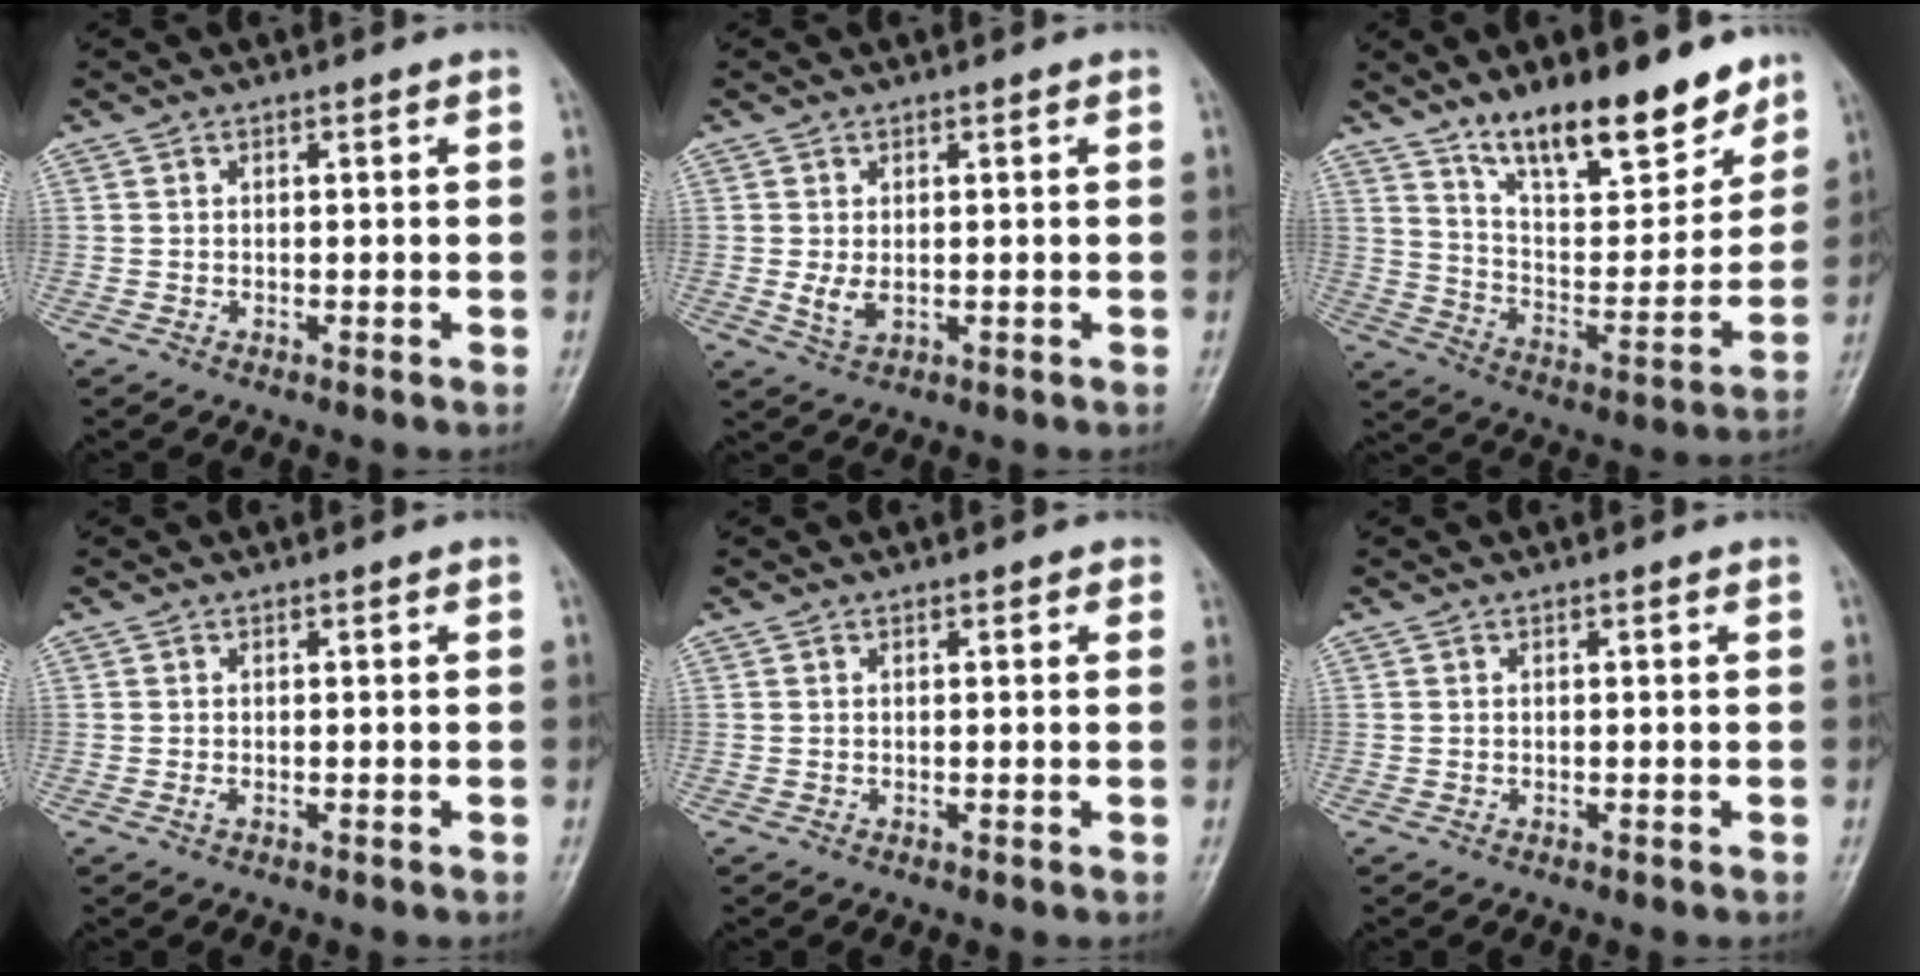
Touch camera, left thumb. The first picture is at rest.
{"total": 2.9, "force": [-0.1, 1.7, 2.3], "torque": [-0.044, -0.006, 0.006]}
{"total": 19.2, "force": [13.8, 6.9, 11.4], "torque": [-0.130, -0.087, 0.233]}
{"total": 0.6, "force": [-0.2, 0.2, 0.6], "torque": [-0.009, 0.003, -0.001]}
{"total": 0.8, "force": [0.5, 0.5, 0.5], "torque": [0.000, -0.001, 0.001]}
{"total": 0.0}